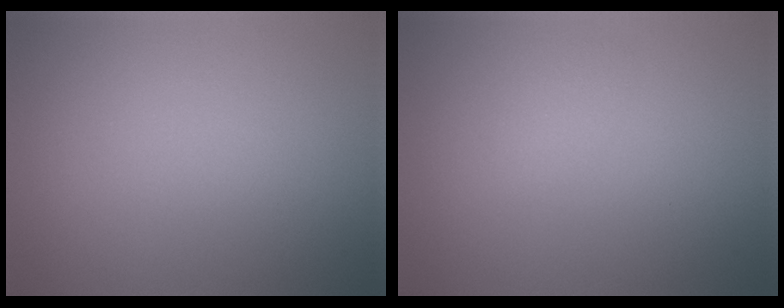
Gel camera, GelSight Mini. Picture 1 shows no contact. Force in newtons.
{"total": 0.8, "press": 0.8, "slide": 0.0}